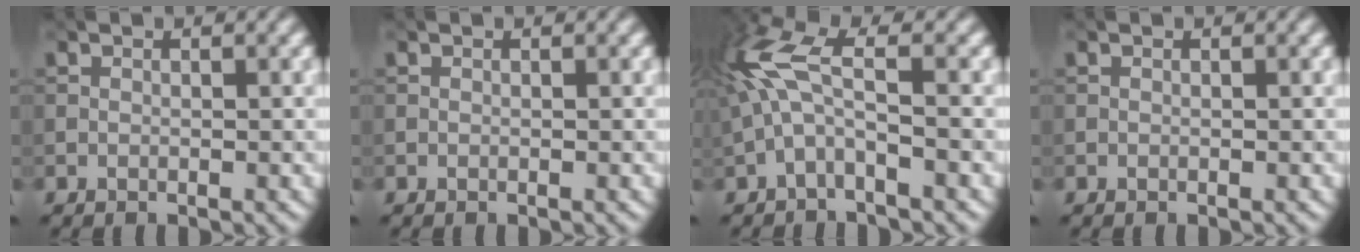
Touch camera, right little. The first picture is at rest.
{"total": 0.0}
{"total": 5.2, "force": [-0.4, 1.6, 4.9], "torque": [-0.123, 0.026, -0.021]}
{"total": 0.0}